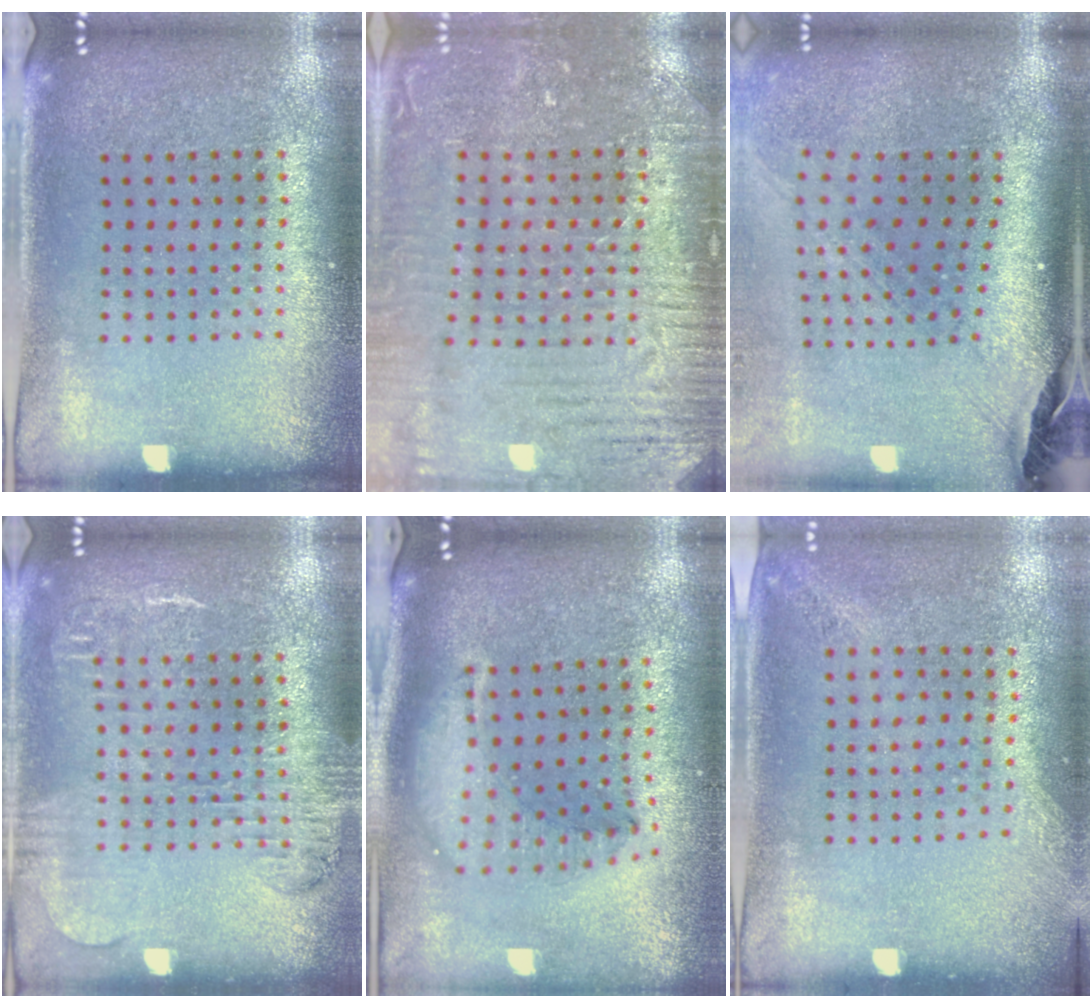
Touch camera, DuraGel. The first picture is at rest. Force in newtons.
{"total": 3.3, "press": 3.3, "slide": 0.4}
{"total": 2.7, "press": 1.9, "slide": 1.9}
{"total": 1.7, "press": 1.5, "slide": 0.8}
{"total": 1.6, "press": 1.4, "slide": 0.7}
{"total": 1.4, "press": 1.0, "slide": 1.0}